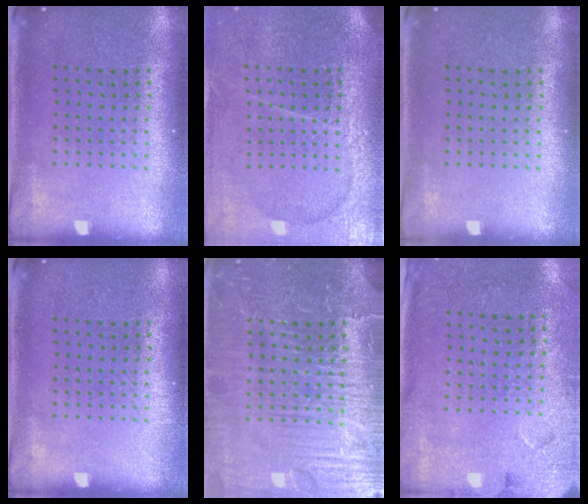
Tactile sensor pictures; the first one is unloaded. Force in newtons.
{"total": 3.8, "press": 3.4, "slide": 1.7}
{"total": 0.0}
{"total": 0.0}
{"total": 7.5, "press": 7.4, "slide": 0.9}
{"total": 2.7, "press": 2.2, "slide": 1.6}